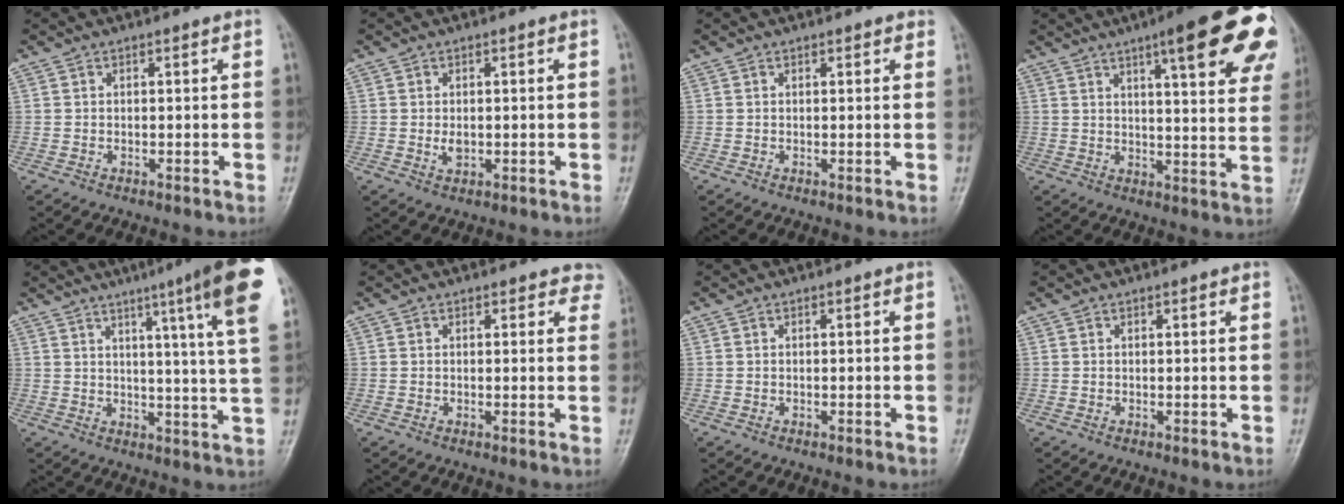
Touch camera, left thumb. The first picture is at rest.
{"total": 1.8, "force": [0.0, 1.2, 1.3], "torque": [-0.020, -0.004, 0.003]}
{"total": 1.1, "force": [0.8, 0.5, 0.5], "torque": [-0.002, -0.003, 0.006]}
{"total": 20.6, "force": [10.7, 4.7, 17.0], "torque": [-0.197, -0.028, 0.129]}
{"total": 17.4, "force": [9.2, 0.6, 14.8], "torque": [-0.186, -0.035, 0.103]}
{"total": 4.2, "force": [3.7, 2.0, 0.5], "torque": [0.037, -0.014, 0.020]}
{"total": 0.0}
{"total": 0.7, "force": [0.5, 0.3, 0.4], "torque": [-0.004, -0.002, 0.004]}